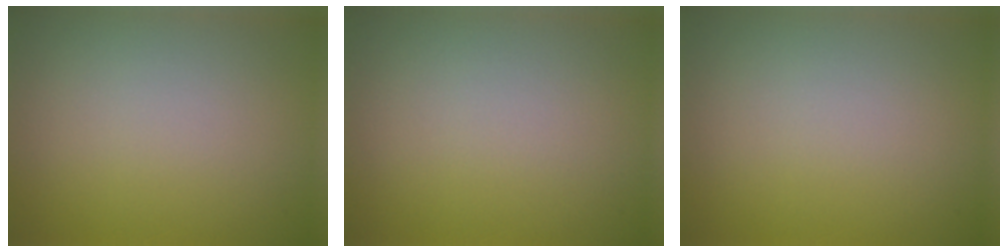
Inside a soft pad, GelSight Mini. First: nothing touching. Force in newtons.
{"total": 0.0}
{"total": 0.0}